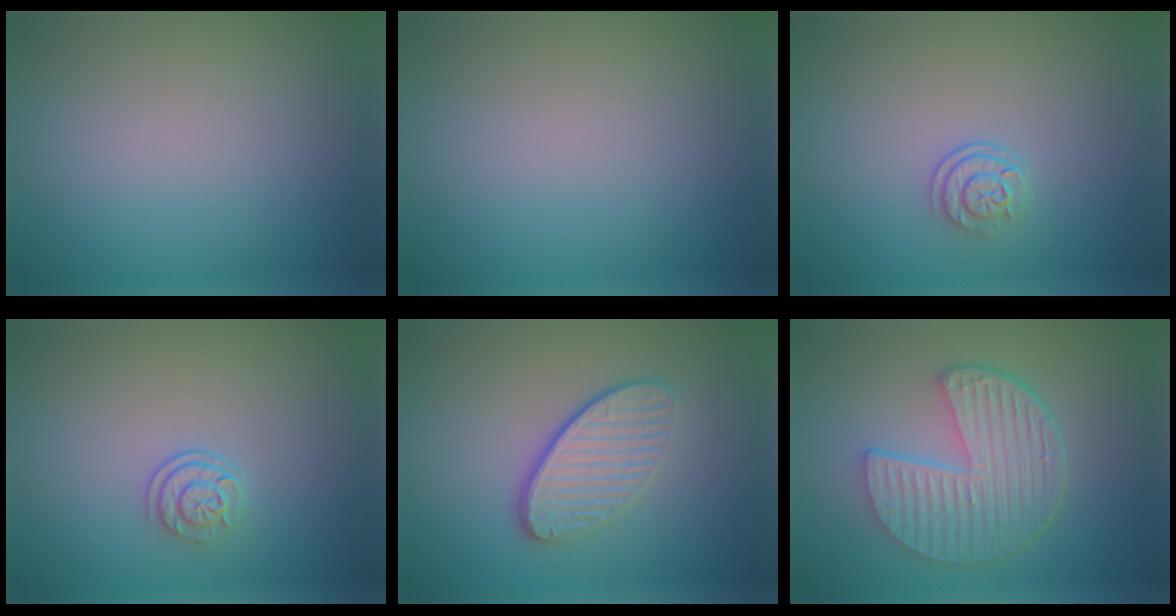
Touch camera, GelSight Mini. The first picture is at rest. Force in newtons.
{"total": 0.0}
{"total": 2.2, "press": 1.7, "slide": 1.4}
{"total": 2.2, "press": 1.7, "slide": 1.4}
{"total": 4.1, "press": 3.1, "slide": 2.7}
{"total": 6.5, "press": 4.9, "slide": 4.2}